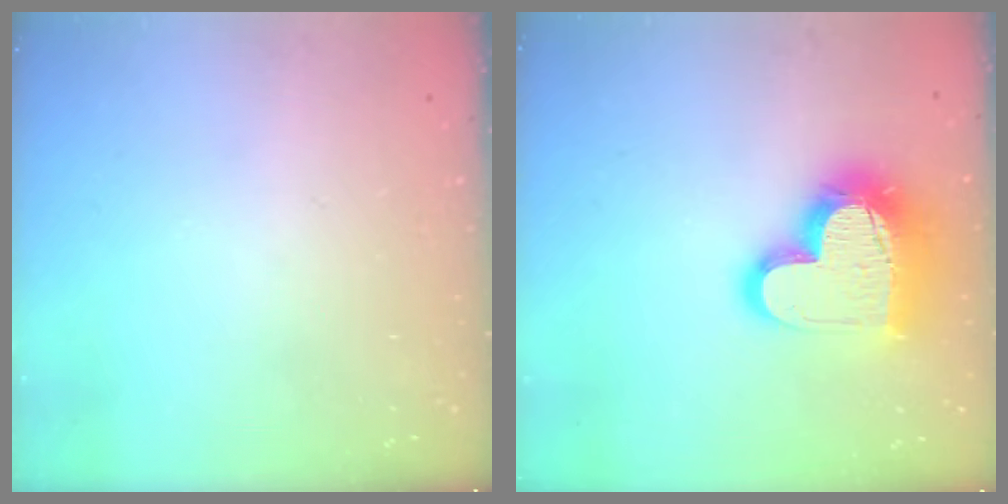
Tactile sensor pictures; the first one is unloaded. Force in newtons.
{"total": 18.2, "press": 18.2, "slide": 1.7}